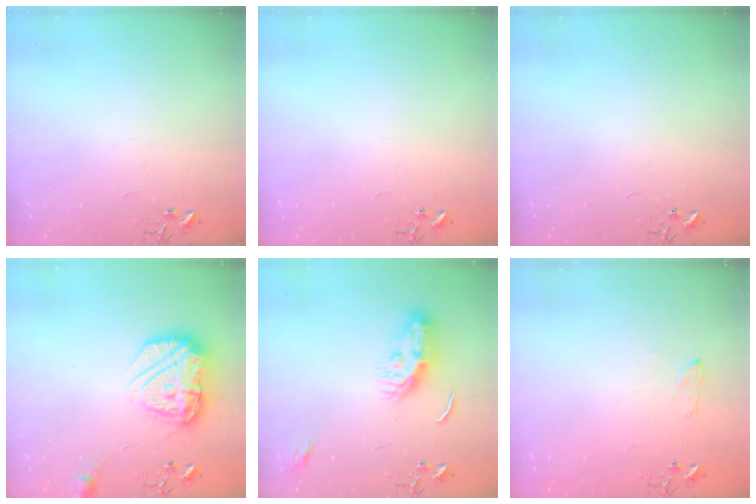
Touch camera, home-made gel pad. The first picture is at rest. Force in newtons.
{"total": 0.0}
{"total": 0.0}
{"total": 19.7, "press": 19.7, "slide": 1.5}
{"total": 10.2, "press": 10.2, "slide": 0.5}
{"total": 6.8, "press": 6.8, "slide": 0.8}